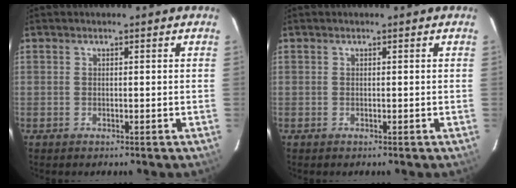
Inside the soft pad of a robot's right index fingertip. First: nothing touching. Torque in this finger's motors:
{"motor_torque": [0.00, 0.00, 0.01, 0.00]}